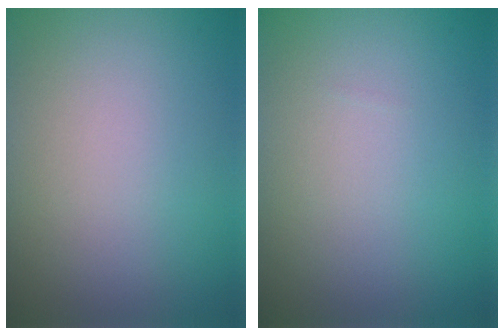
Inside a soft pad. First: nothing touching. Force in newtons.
{"total": 0.0}